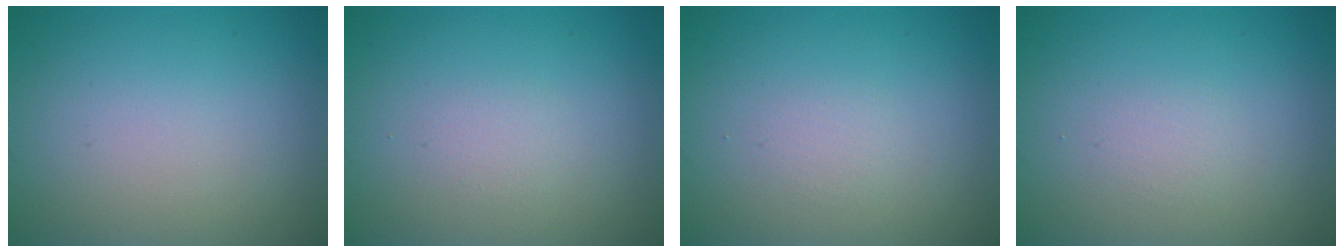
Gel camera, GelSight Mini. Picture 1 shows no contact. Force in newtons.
{"total": 0.7, "press": 0.7, "slide": 0.0}
{"total": 0.8, "press": 0.8, "slide": 0.0}
{"total": 0.8, "press": 0.8, "slide": 0.0}